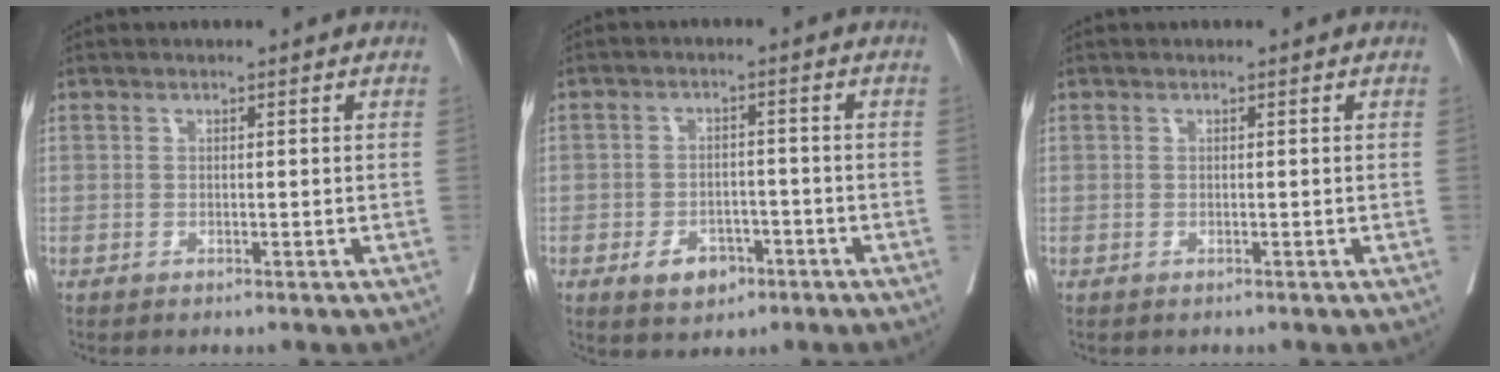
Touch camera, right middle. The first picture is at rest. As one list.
[{"total": 4.9, "force": [-2.5, 3.2, 2.8], "torque": [-0.039, 0.006, -0.033]}, {"total": 0.0}]